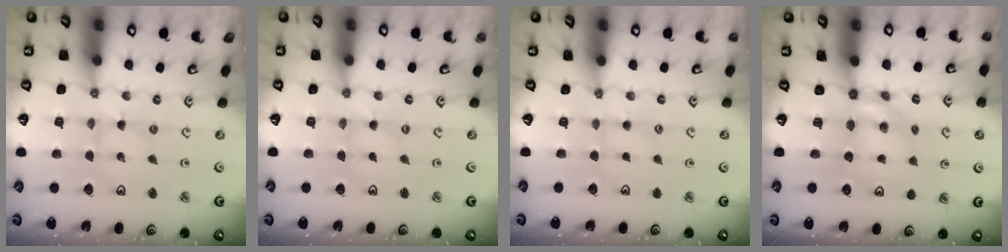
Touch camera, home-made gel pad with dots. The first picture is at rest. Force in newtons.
{"total": 0.0}
{"total": 3.1, "press": 3.1, "slide": 0.5}
{"total": 5.7, "press": 5.7, "slide": 0.3}